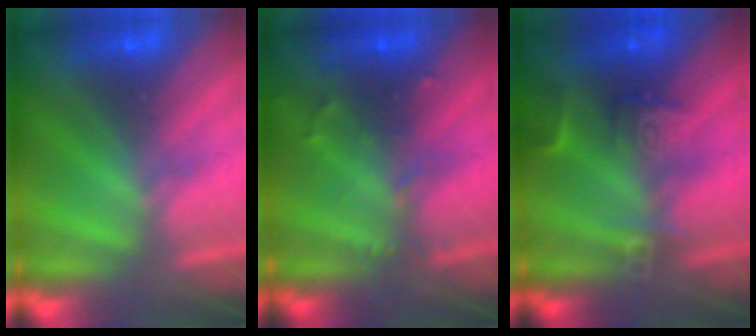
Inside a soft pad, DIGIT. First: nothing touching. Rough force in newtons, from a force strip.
{"total": 2.8}
{"total": 2.4}